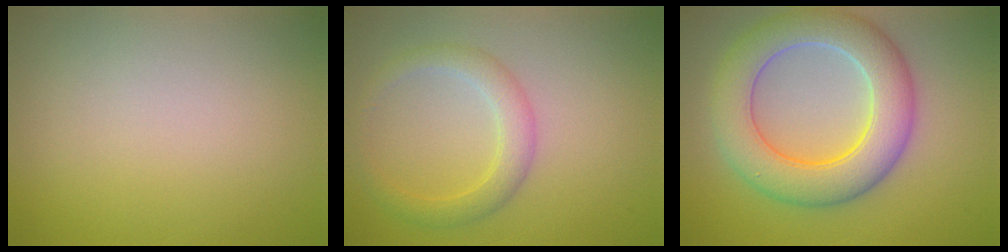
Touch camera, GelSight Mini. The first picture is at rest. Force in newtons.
{"total": 2.8, "press": 2.8, "slide": 0.0}
{"total": 7.9, "press": 7.9, "slide": 0.4}